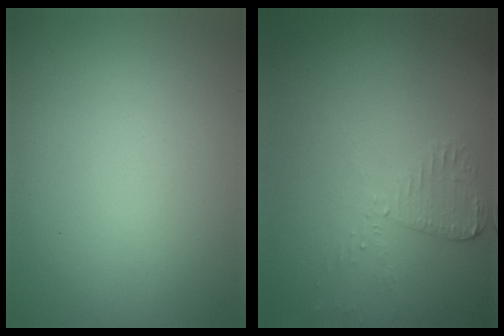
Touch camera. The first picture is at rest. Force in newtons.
{"total": 2.0, "press": 2.0, "slide": 0.3}